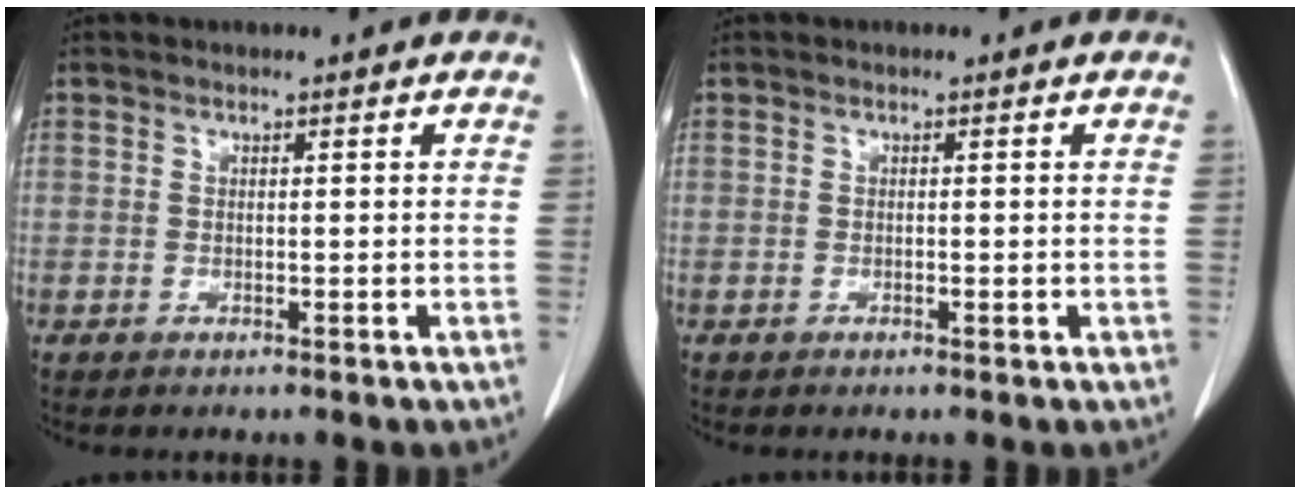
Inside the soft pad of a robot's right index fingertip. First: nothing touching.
{"total": 0.6, "force": [-0.2, 0.3, 0.5], "torque": [-0.011, 0.001, 0.000]}